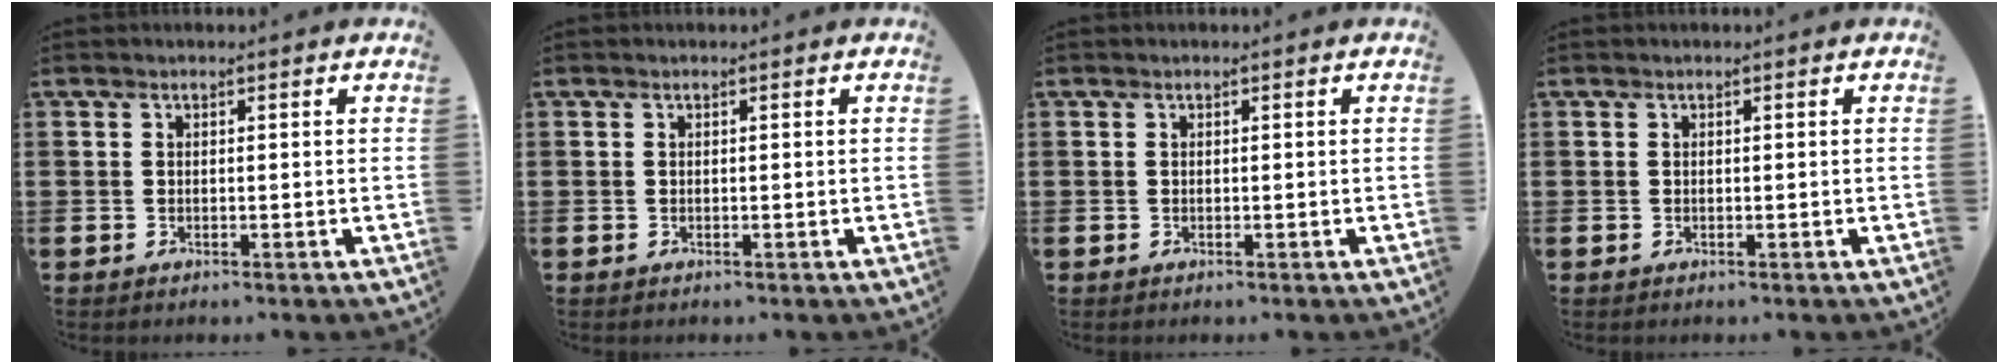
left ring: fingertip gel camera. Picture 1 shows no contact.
{"total": 0.0}
{"total": 0.0}
{"total": 0.0}